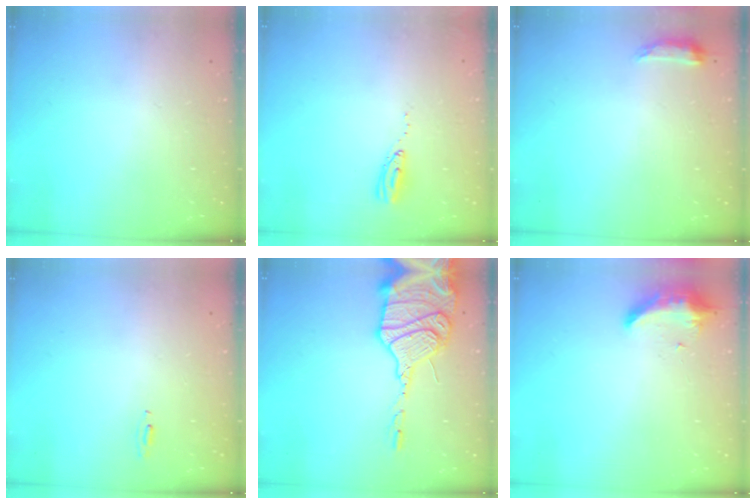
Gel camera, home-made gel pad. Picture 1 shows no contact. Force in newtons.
{"total": 5.0, "press": 5.0, "slide": 0.5}
{"total": 6.6, "press": 6.6, "slide": 0.6}
{"total": 3.8, "press": 2.8, "slide": 2.6}
{"total": 20.5, "press": 19.8, "slide": 5.4}
{"total": 8.6, "press": 8.6, "slide": 0.3}